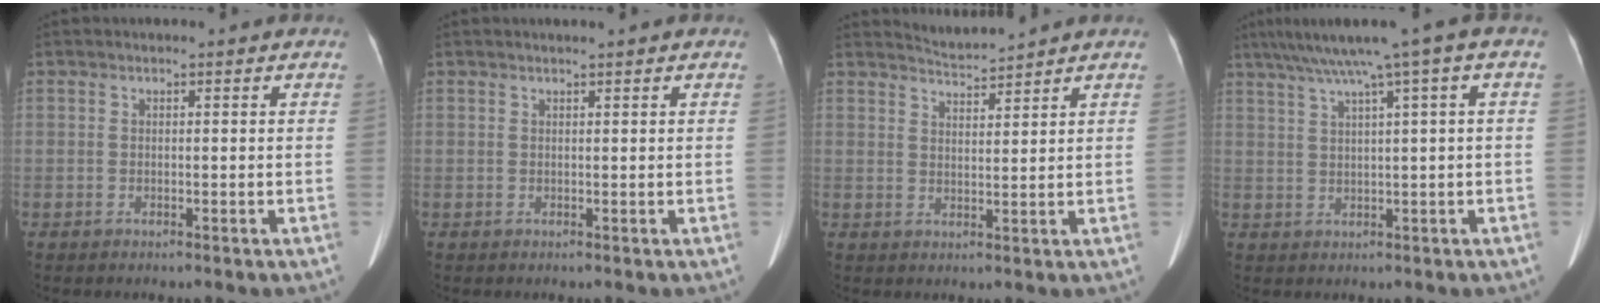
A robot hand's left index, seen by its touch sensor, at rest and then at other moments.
{"total": 1.8, "force": [1.5, 0.1, 1.1], "torque": [-0.015, 0.015, 0.018]}
{"total": 3.3, "force": [3.2, -0.8, -0.5], "torque": [0.004, -0.002, 0.065]}
{"total": 9.0, "force": [4.9, -0.8, 7.5], "torque": [-0.123, 0.034, 0.079]}